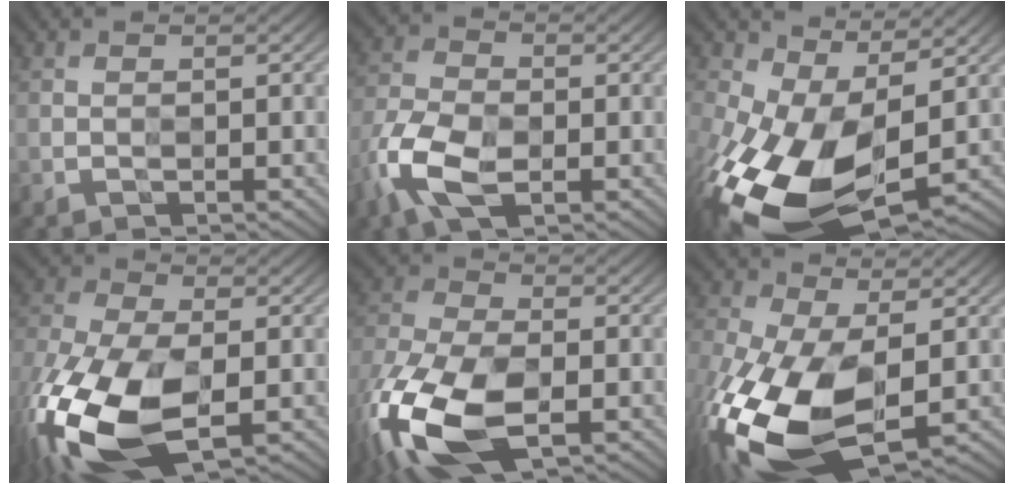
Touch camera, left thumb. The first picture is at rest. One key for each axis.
{"total": 8.5, "fx": -3.7, "fy": 4.8, "fz": 6.0, "tx": -0.147, "ty": -0.009, "tz": -0.078}
{"total": 14.8, "fx": -1.6, "fy": 8.8, "fz": 11.9, "tx": -0.275, "ty": -0.039, "tz": -0.020}
{"total": 15.9, "fx": -5.8, "fy": 8.7, "fz": 12.0, "tx": -0.296, "ty": -0.032, "tz": -0.108}
{"total": 14.8, "fx": -6.6, "fy": 8.0, "fz": 10.5, "tx": -0.264, "ty": -0.027, "tz": -0.128}
{"total": 15.3, "fx": -4.3, "fy": 8.3, "fz": 12.2, "tx": -0.296, "ty": -0.042, "tz": -0.069}